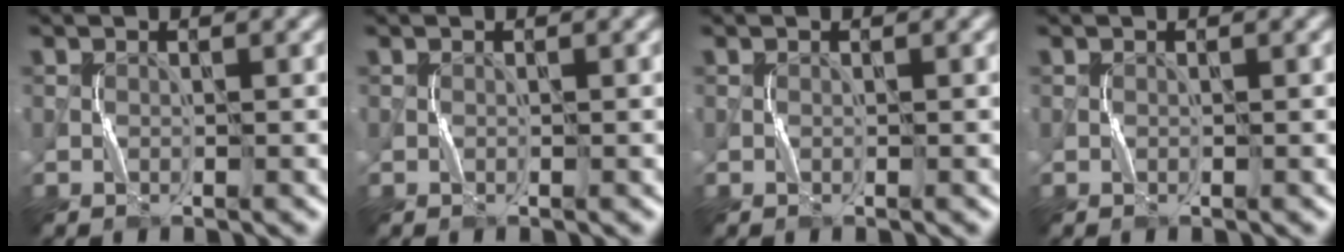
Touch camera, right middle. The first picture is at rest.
{"total": 0.0}
{"total": 0.0}
{"total": 0.0}